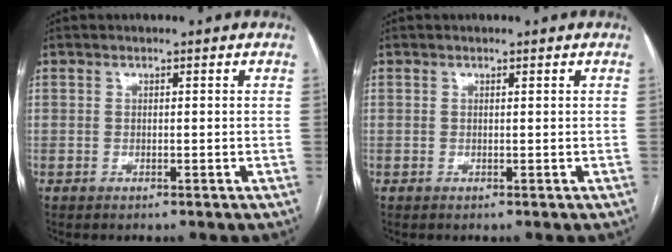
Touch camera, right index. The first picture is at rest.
{"total": 0.0}